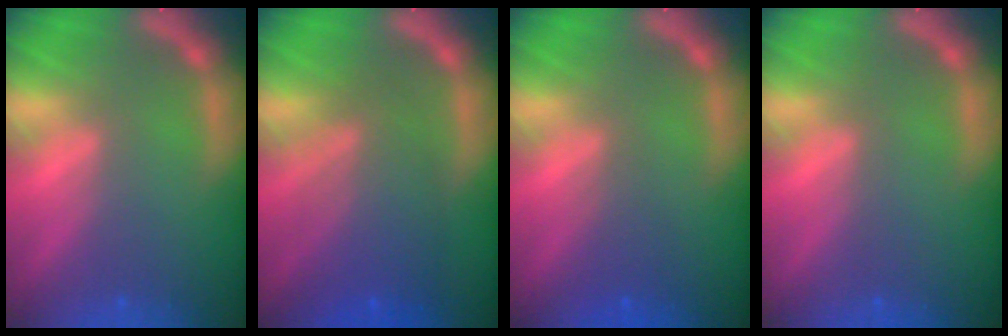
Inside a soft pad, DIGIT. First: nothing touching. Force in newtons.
{"total": 7.0}
{"total": 2.0}
{"total": 0.0}